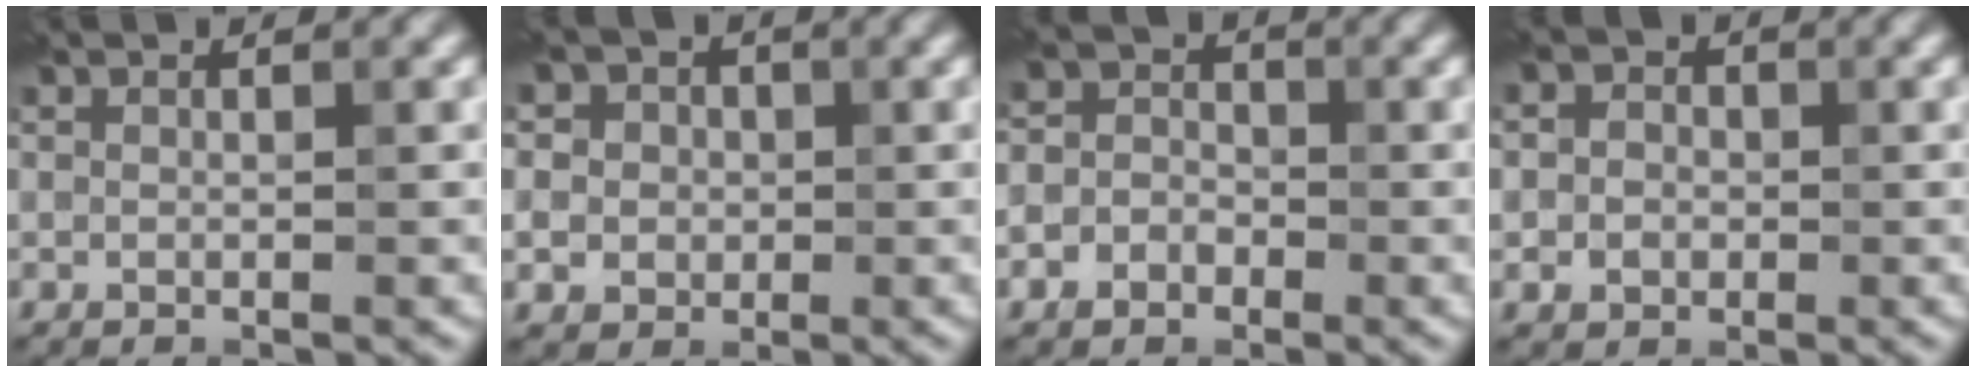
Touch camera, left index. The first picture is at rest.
{"total": 8.3, "force": [1.5, 7.5, 3.4], "torque": [-0.067, 0.033, -0.014]}
{"total": 3.3, "force": [-1.3, 2.7, 1.3], "torque": [0.004, 0.001, -0.029]}
{"total": 3.2, "force": [0.3, 2.9, 1.4], "torque": [-0.001, 0.006, -0.019]}